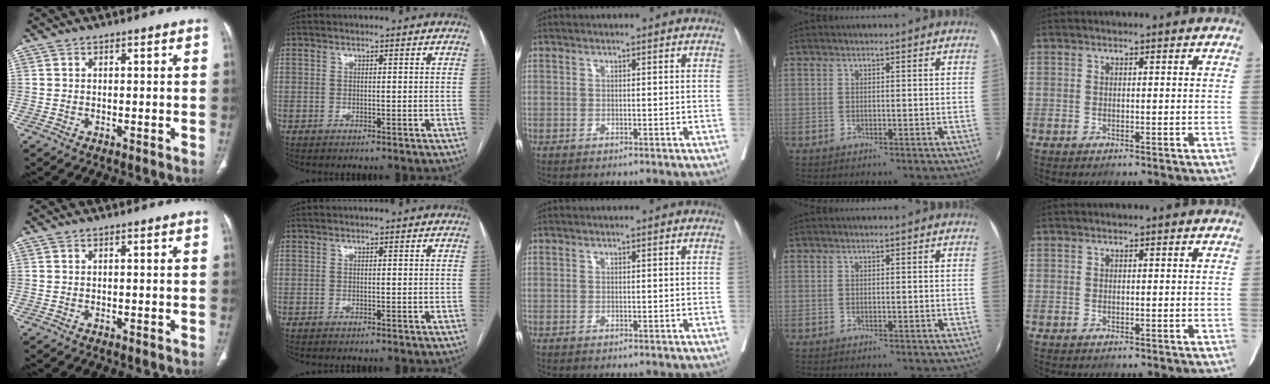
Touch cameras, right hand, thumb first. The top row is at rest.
{}